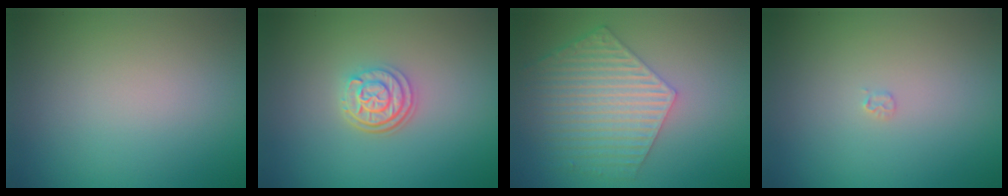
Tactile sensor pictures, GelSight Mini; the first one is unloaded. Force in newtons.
{"total": 3.0, "press": 2.4, "slide": 1.8}
{"total": 6.4, "press": 4.9, "slide": 4.1}
{"total": 0.5, "press": 0.5, "slide": 0.1}